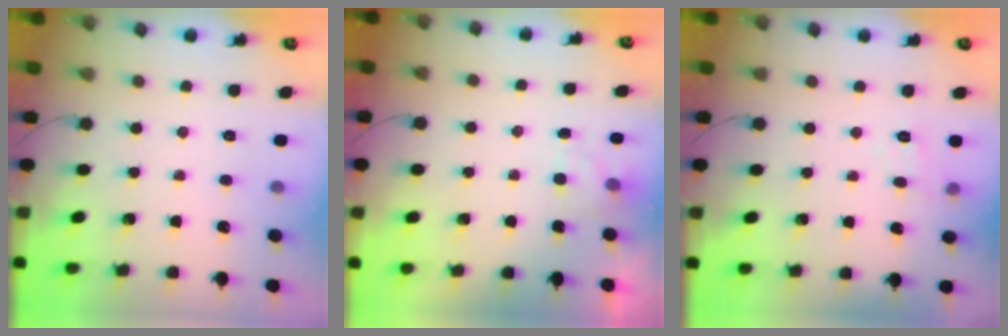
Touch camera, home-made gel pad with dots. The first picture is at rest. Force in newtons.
{"total": 2.0, "press": 1.4, "slide": 1.3}
{"total": 4.3, "press": 4.1, "slide": 1.2}